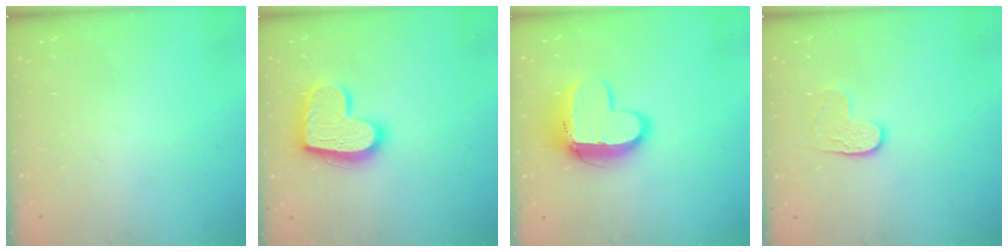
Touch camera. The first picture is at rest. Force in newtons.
{"total": 16.7, "press": 16.7, "slide": 1.1}
{"total": 12.0, "press": 11.9, "slide": 1.1}
{"total": 5.2, "press": 5.2, "slide": 0.2}